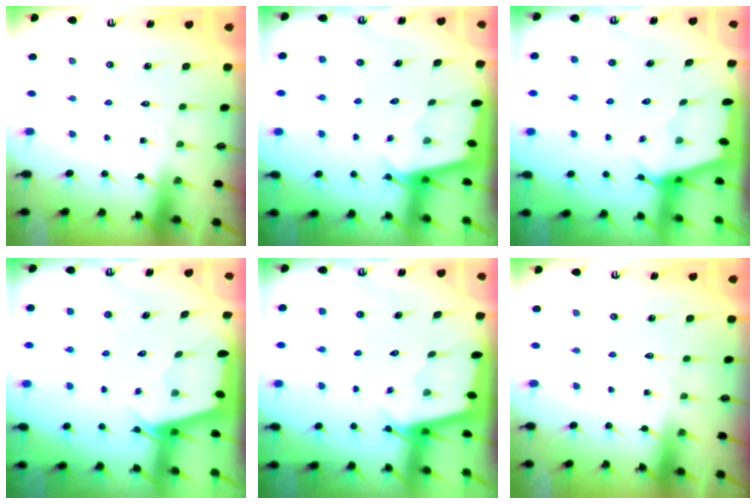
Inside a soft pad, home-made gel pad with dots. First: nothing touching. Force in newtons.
{"total": 2.0, "press": 2.0, "slide": 0.2}
{"total": 2.2, "press": 2.2, "slide": 0.3}
{"total": 2.2, "press": 2.1, "slide": 0.3}
{"total": 1.7, "press": 1.7, "slide": 0.2}
{"total": 0.0}